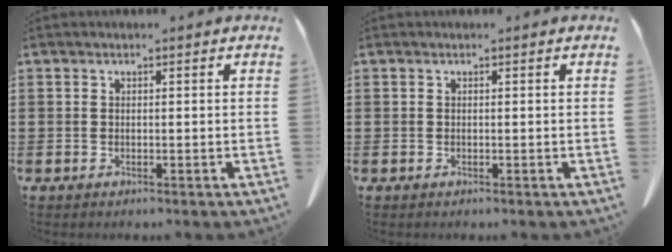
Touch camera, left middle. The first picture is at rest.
{"total": 0.0}